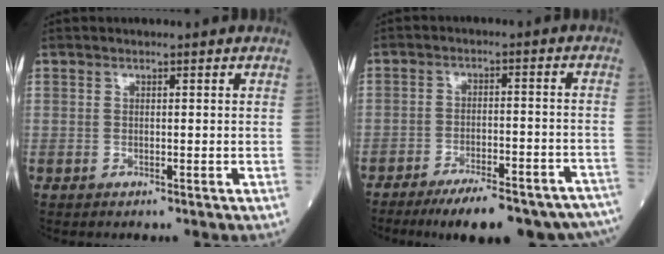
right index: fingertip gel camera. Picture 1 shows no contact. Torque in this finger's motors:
{"motor_torque": [1.16, -0.98, 0.18, -0.04]}